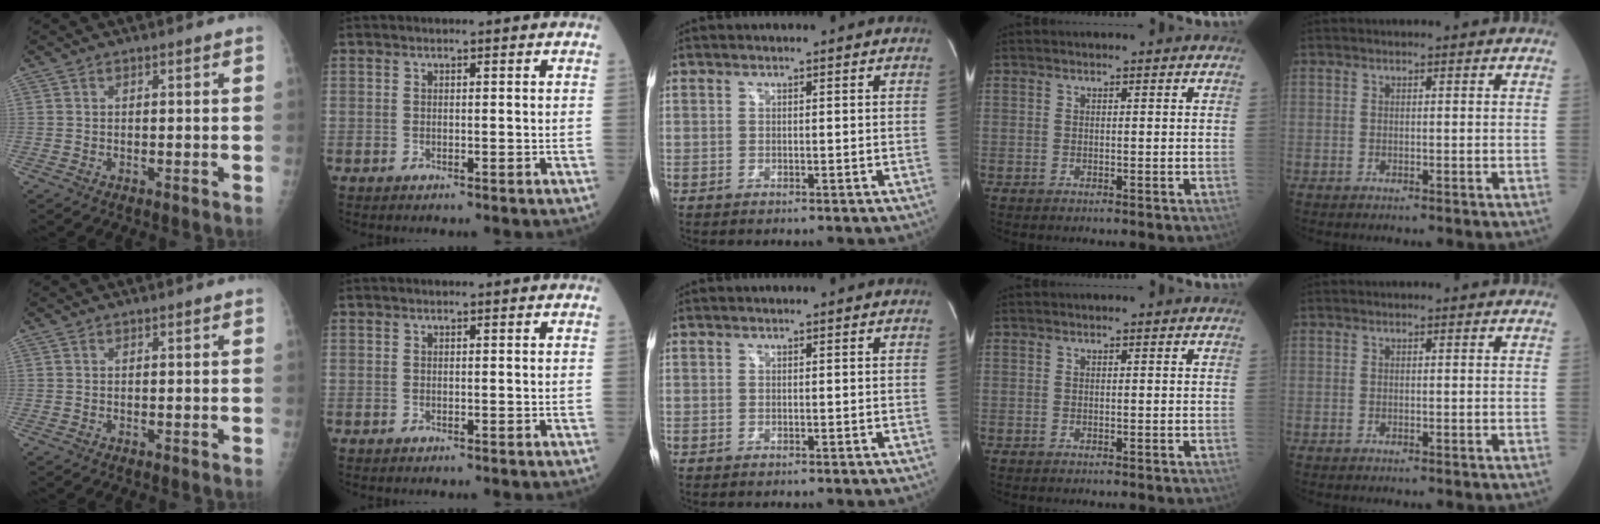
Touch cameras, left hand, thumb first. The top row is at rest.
{}